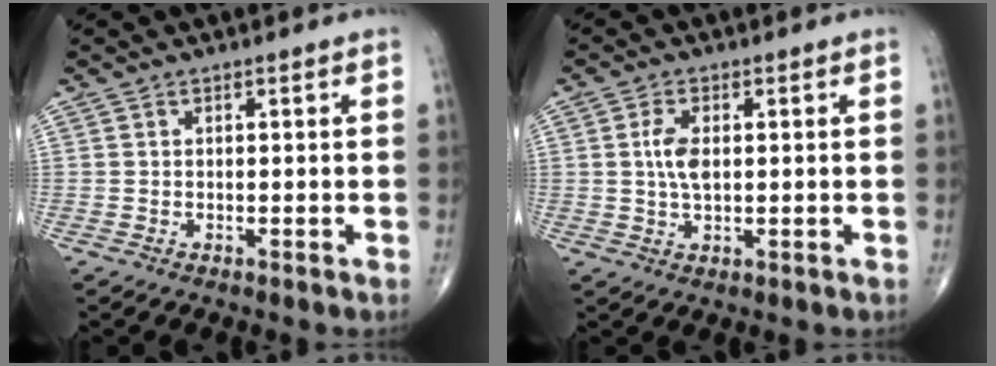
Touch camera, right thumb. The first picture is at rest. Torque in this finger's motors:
{"motor_torque": [0.62, 1.76, 0.75, 0.01, 0.08]}